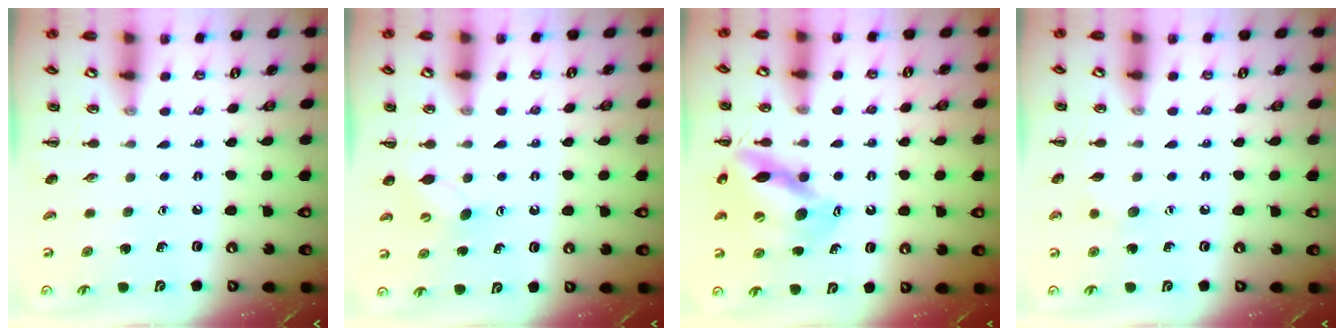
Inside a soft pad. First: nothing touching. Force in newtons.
{"total": 5.6, "press": 5.5, "slide": 1.3}
{"total": 12.8, "press": 12.2, "slide": 3.8}
{"total": 4.9, "press": 4.8, "slide": 1.1}